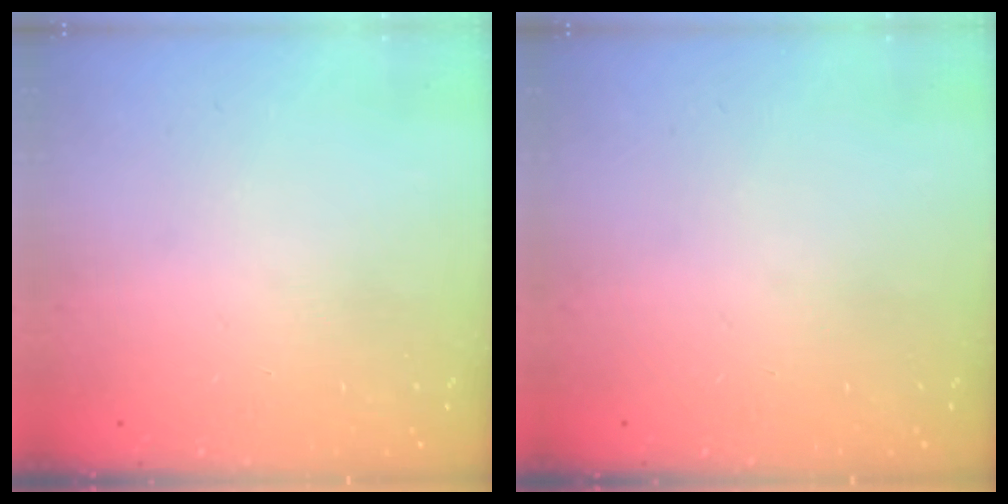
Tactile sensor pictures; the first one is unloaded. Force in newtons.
{"total": 0.0}